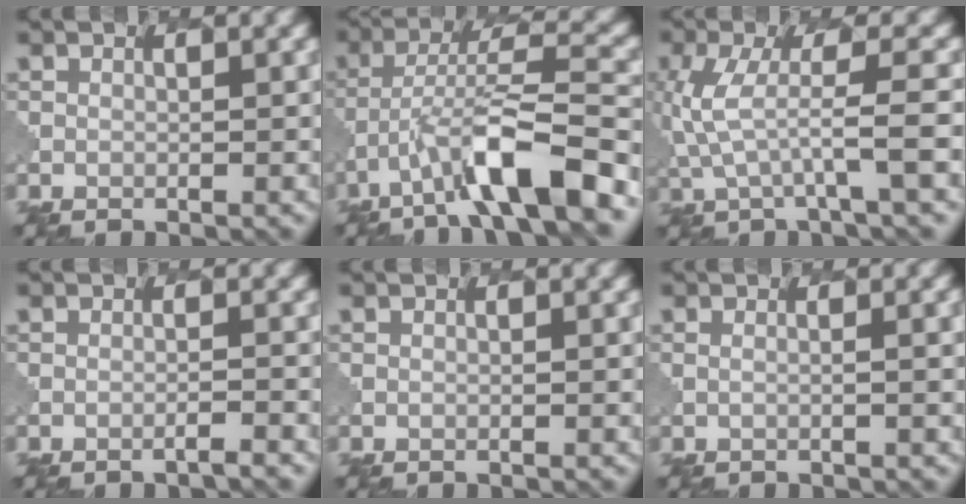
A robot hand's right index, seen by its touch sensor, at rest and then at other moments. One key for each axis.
{"total": 8.9, "fx": -5.0, "fy": 1.8, "fz": 7.1, "tx": -0.126, "ty": 0.014, "tz": -0.082}
{"total": 5.1, "fx": -0.1, "fy": 0.9, "fz": 5.0, "tx": -0.113, "ty": 0.006, "tz": -0.001}
{"total": 1.2, "fx": -0.8, "fy": 0.1, "fz": 0.9, "tx": 0.000, "ty": 0.002, "tz": -0.021}
{"total": 0.0}
{"total": 1.7, "fx": 0.4, "fy": 0.7, "fz": 1.5, "tx": -0.013, "ty": -0.005, "tz": -0.007}